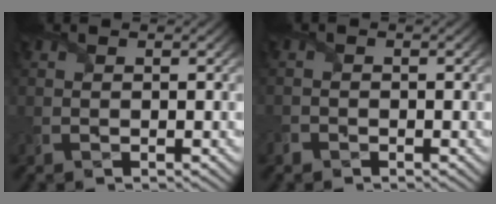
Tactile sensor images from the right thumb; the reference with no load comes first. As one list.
[{"total": 1.3, "force": [-1.1, 0.7, 0.2], "torque": [-0.004, -0.002, -0.026]}]